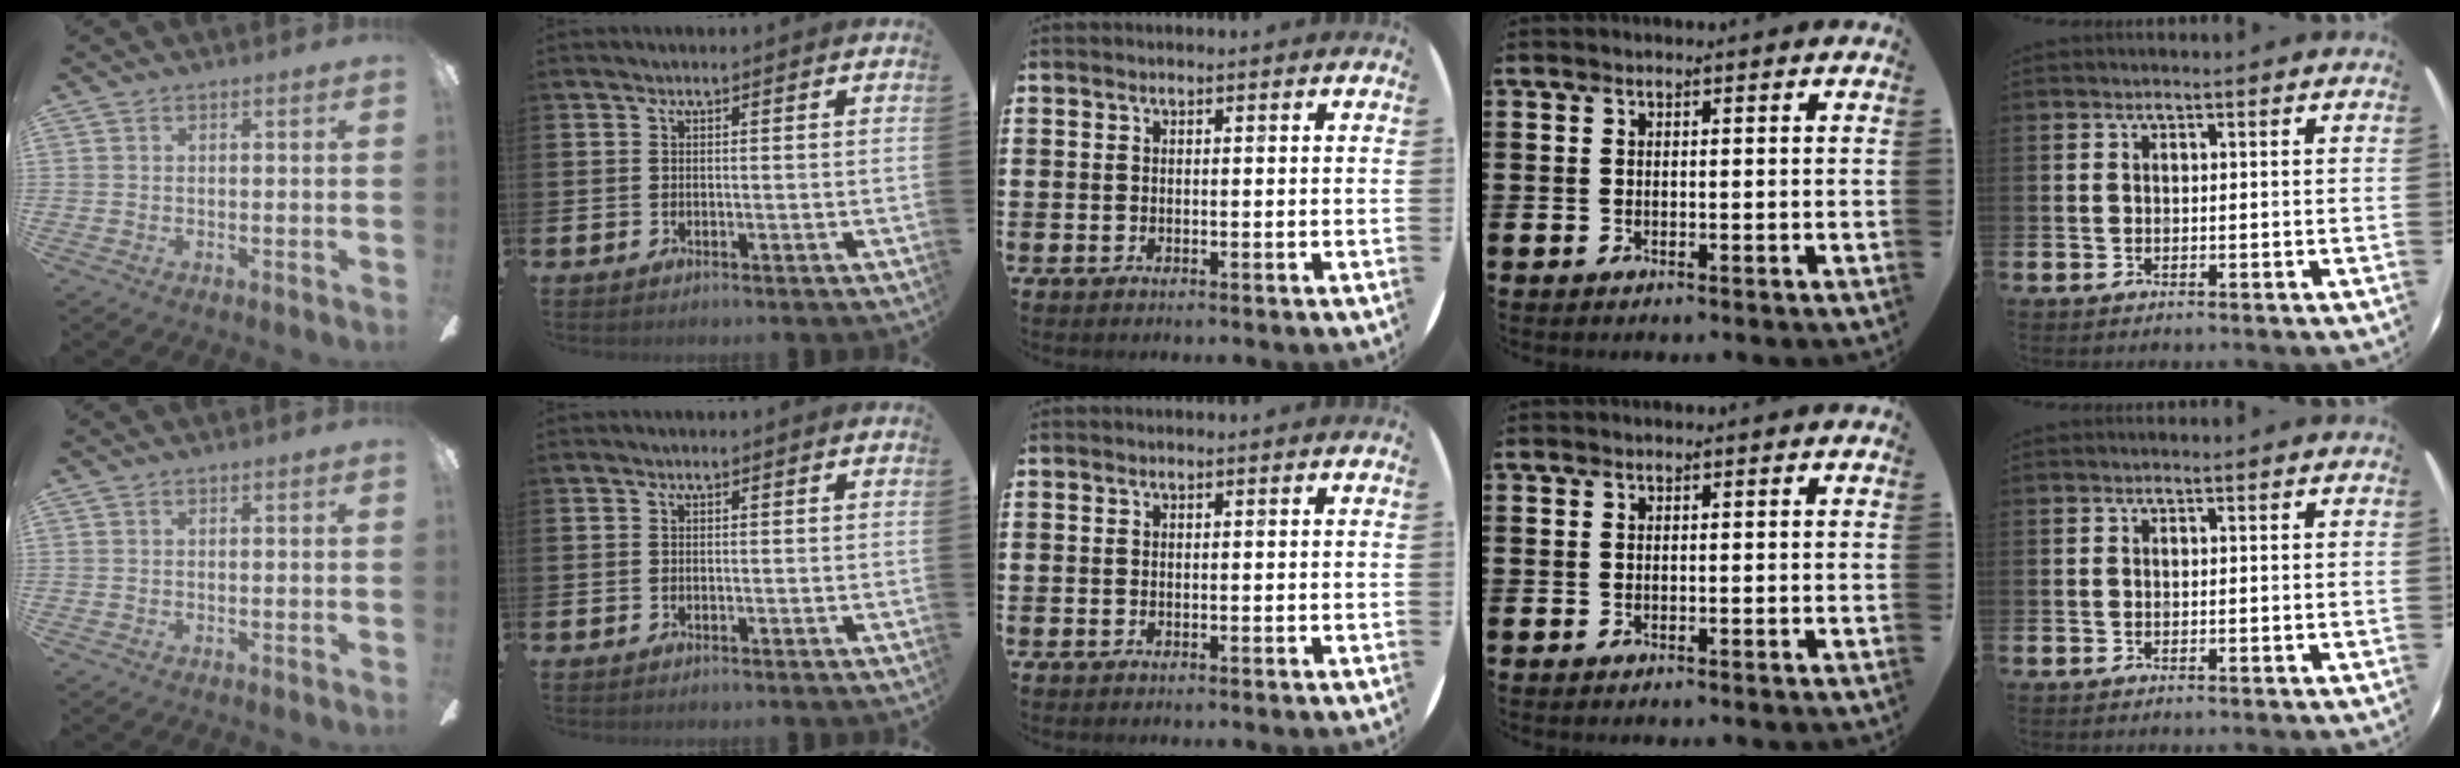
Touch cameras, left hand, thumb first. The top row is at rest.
{}